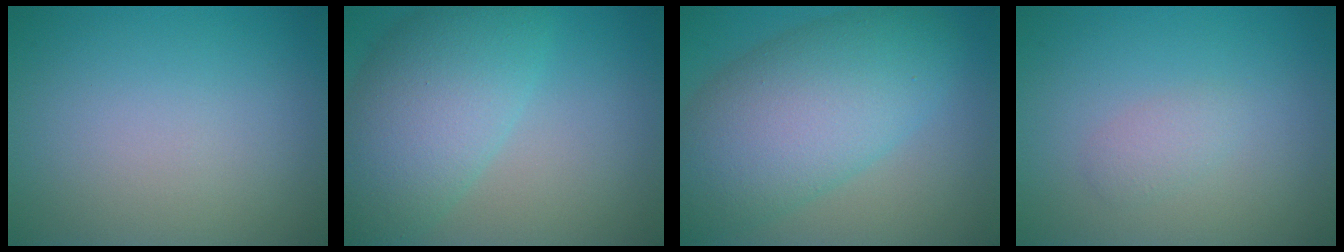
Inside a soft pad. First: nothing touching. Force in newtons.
{"total": 8.1, "press": 8.1, "slide": 0.3}
{"total": 10.0, "press": 10.0, "slide": 0.2}
{"total": 1.2, "press": 1.2, "slide": 0.0}